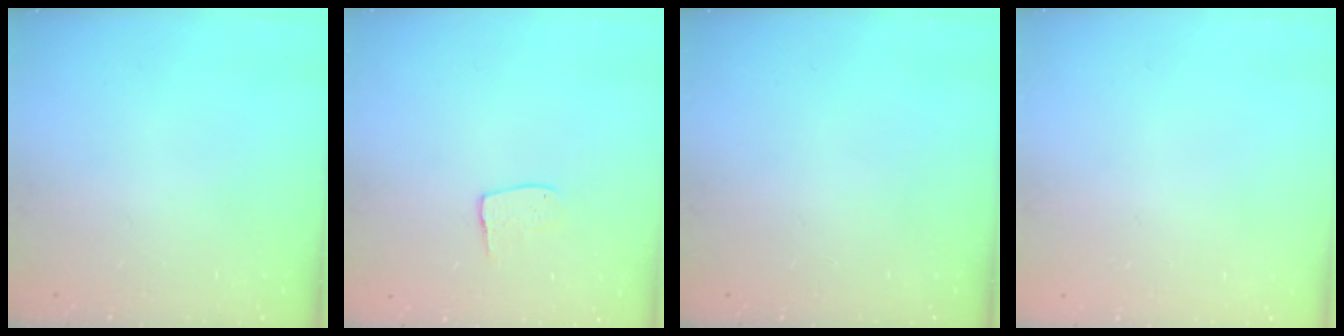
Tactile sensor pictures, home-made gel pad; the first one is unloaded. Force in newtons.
{"total": 7.5, "press": 7.5, "slide": 0.4}
{"total": 0.0}
{"total": 0.0}